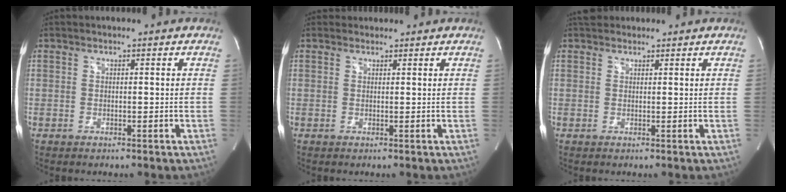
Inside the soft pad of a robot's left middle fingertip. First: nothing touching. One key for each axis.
{"total": 1.4, "fx": 1.2, "fy": 0.6, "fz": -0.3, "tx": 0.001, "ty": 0.016, "tz": 0.018}
{"total": 3.1, "fx": 2.8, "fy": 1.4, "fz": 0.6, "tx": -0.006, "ty": 0.031, "tz": 0.044}